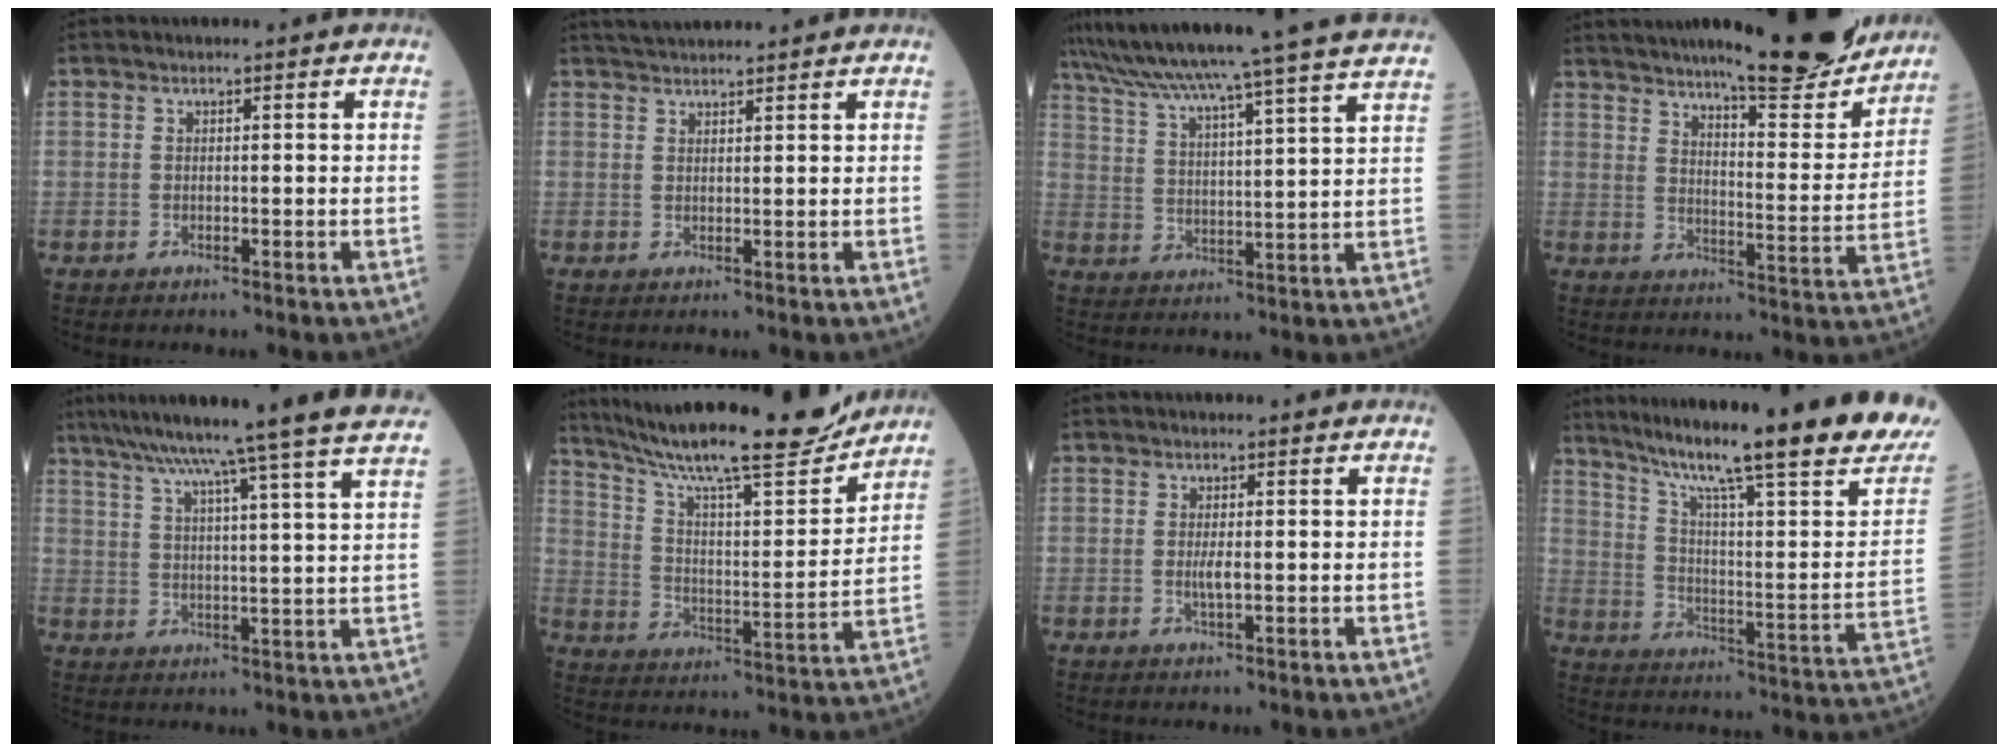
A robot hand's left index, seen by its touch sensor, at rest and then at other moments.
{"total": 4.9, "force": [4.6, 0.1, 1.5], "torque": [-0.027, 0.031, 0.078]}
{"total": 25.8, "force": [23.0, -2.0, 11.5], "torque": [-0.200, -0.030, 0.317]}
{"total": 20.0, "force": [17.5, 2.1, 9.3], "torque": [-0.128, -0.032, 0.234]}
{"total": 22.7, "force": [19.4, -2.8, 11.4], "torque": [-0.198, -0.034, 0.256]}
{"total": 21.2, "force": [18.9, 1.5, 9.5], "torque": [-0.167, -0.016, 0.291]}
{"total": 1.5, "force": [0.0, 0.2, 1.5], "torque": [-0.030, -0.002, -0.002]}
{"total": 28.2, "force": [21.6, 0.6, 18.1], "torque": [-0.276, -0.066, 0.291]}